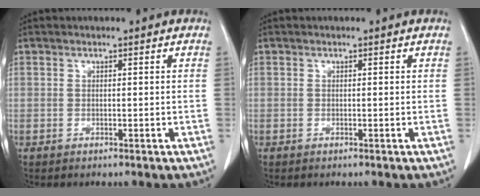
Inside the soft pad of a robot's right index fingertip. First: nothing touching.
{"total": 0.0}